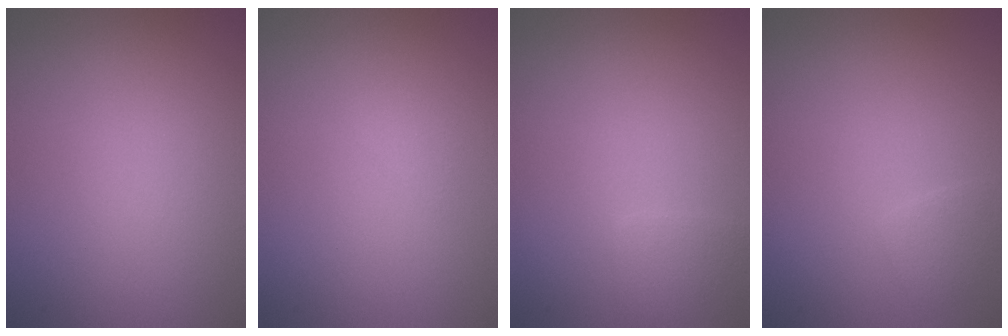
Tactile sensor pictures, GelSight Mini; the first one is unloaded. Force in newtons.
{"total": 0.6, "press": 0.6, "slide": 0.0}
{"total": 1.5, "press": 1.5, "slide": 0.0}
{"total": 1.2, "press": 1.2, "slide": 0.1}